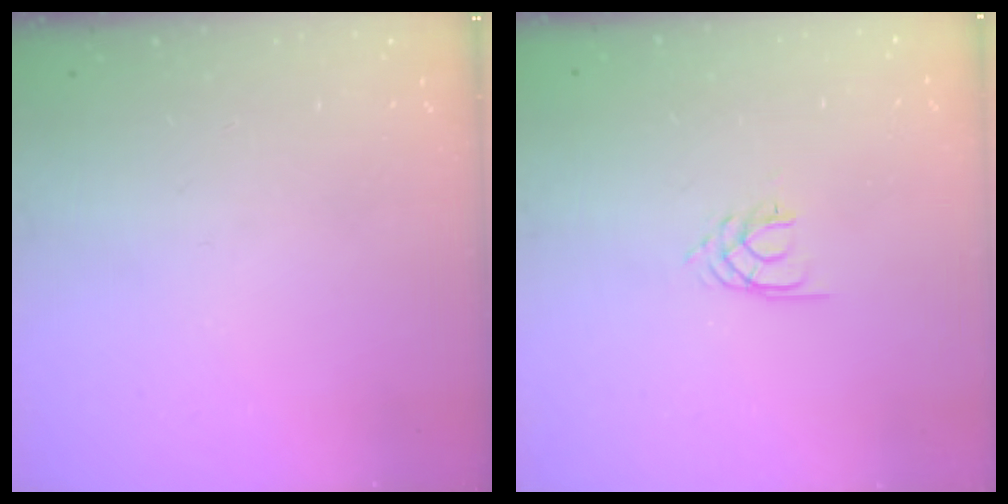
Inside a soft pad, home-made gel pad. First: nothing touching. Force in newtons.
{"total": 1.9, "press": 1.9, "slide": 0.2}